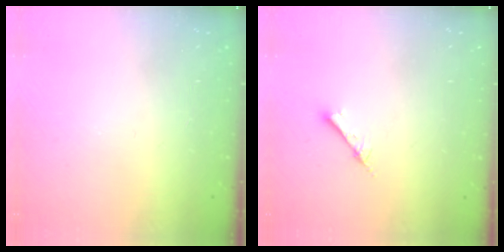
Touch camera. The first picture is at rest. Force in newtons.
{"total": 1.5, "press": 1.4, "slide": 0.2}